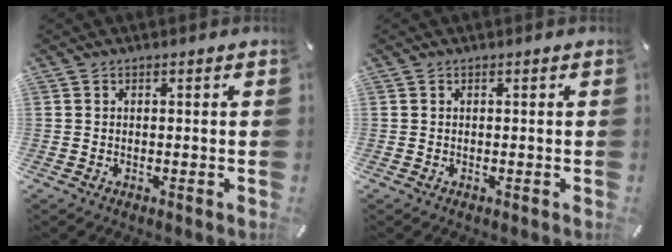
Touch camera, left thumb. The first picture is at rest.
{"total": 0.0}